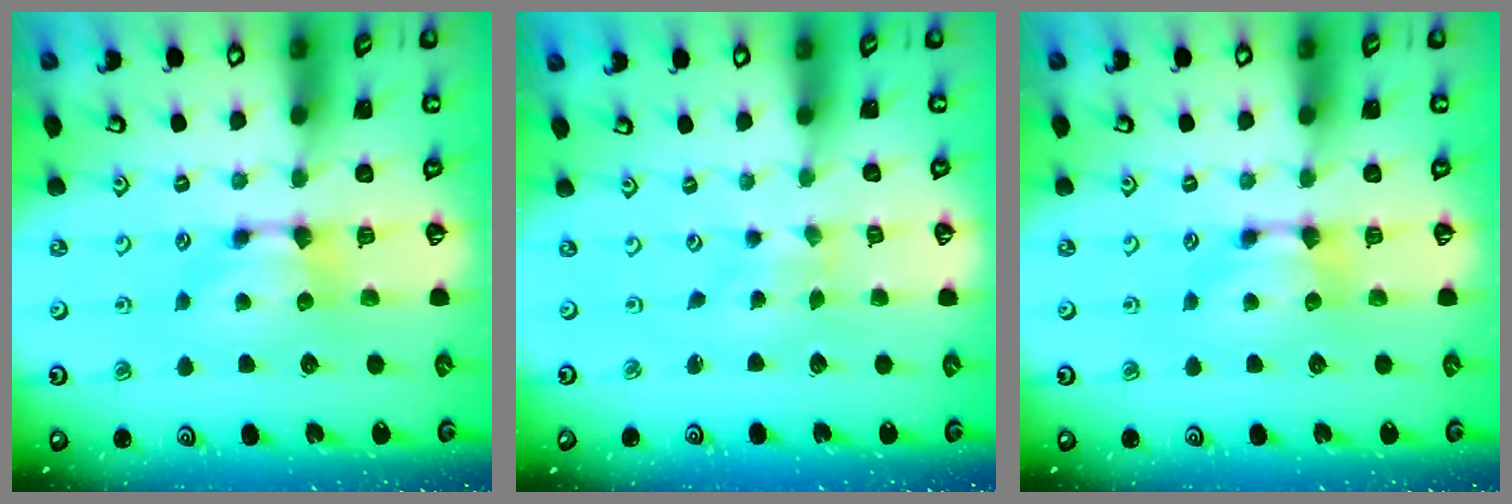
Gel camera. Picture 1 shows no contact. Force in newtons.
{"total": 4.1, "press": 4.1, "slide": 0.7}
{"total": 0.0}